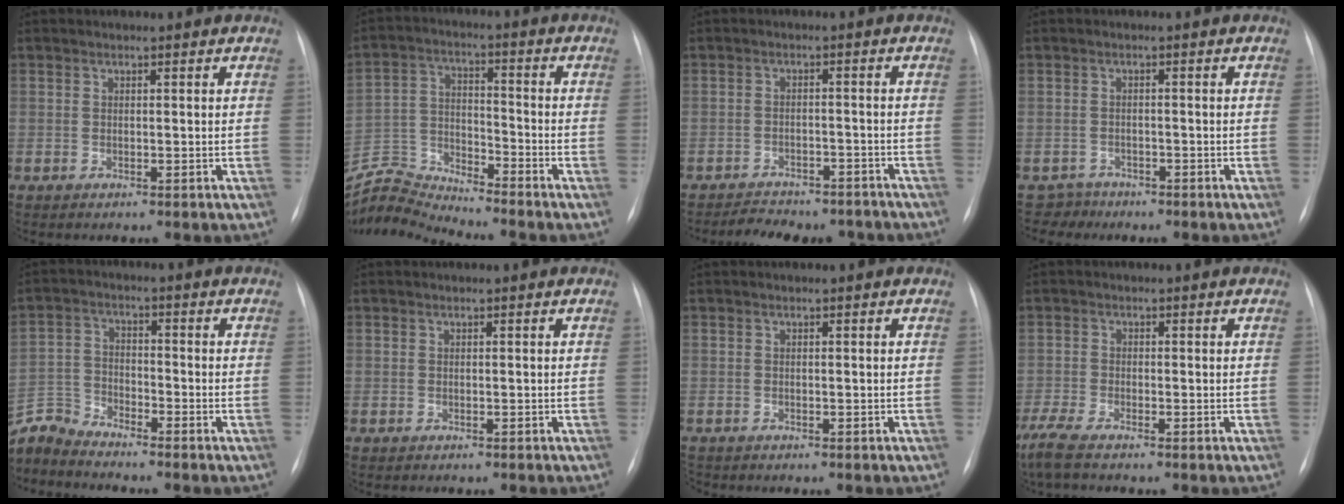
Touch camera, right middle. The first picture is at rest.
{"total": 8.4, "force": [-8.1, -1.9, -1.5], "torque": [0.015, 0.023, -0.152]}
{"total": 10.0, "force": [-8.9, 3.6, 2.5], "torque": [-0.043, 0.007, -0.109]}
{"total": 2.3, "force": [-1.7, 0.9, -1.1], "torque": [0.020, 0.001, -0.030]}
{"total": 6.6, "force": [-6.6, 0.1, -0.3], "torque": [-0.002, 0.003, -0.133]}
{"total": 0.9, "force": [-0.8, 0.2, 0.4], "torque": [-0.007, -0.001, -0.009]}
{"total": 1.0, "force": [-0.9, 0.5, 0.1], "torque": [-0.004, -0.001, -0.013]}
{"total": 4.5, "force": [-3.7, 0.4, 2.6], "torque": [-0.063, -0.018, -0.073]}